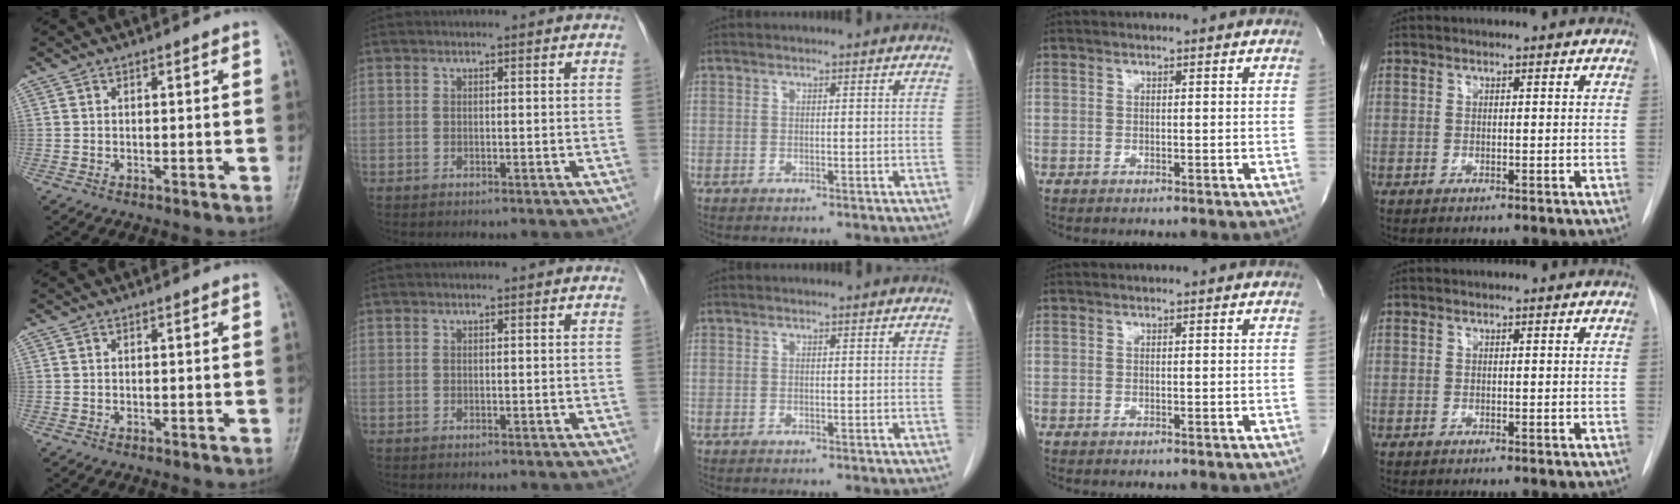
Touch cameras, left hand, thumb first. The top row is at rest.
{}